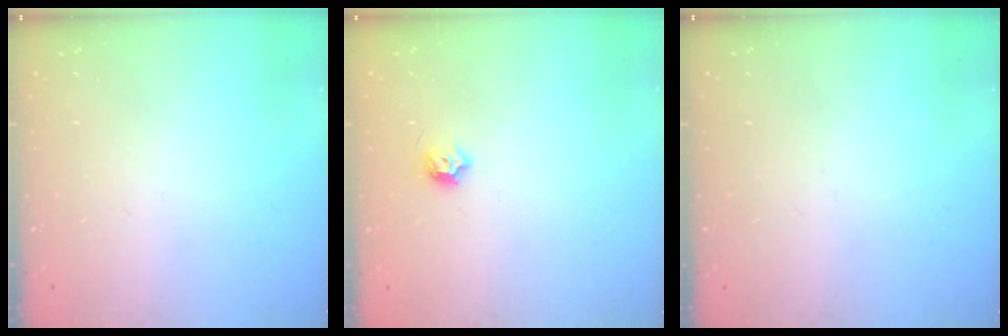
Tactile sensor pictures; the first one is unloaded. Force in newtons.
{"total": 5.5, "press": 5.4, "slide": 0.9}
{"total": 0.0}